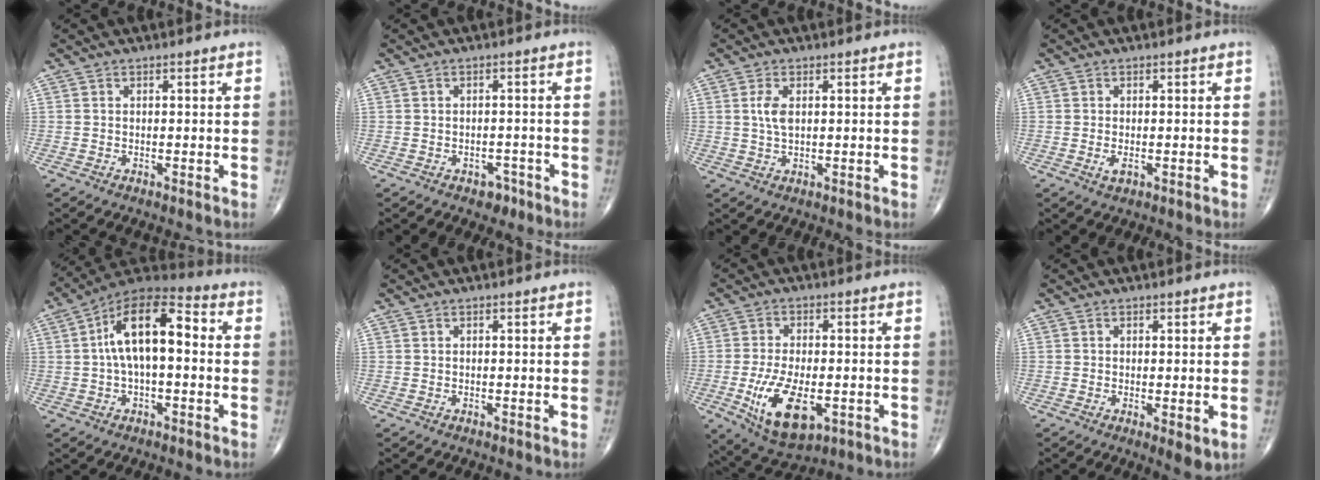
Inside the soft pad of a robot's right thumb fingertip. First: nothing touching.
{"total": 2.8, "force": [-1.7, 1.9, 1.1], "torque": [-0.002, 0.011, -0.020]}
{"total": 3.3, "force": [0.7, 1.6, 2.8], "torque": [-0.062, 0.000, 0.015]}
{"total": 1.8, "force": [-0.5, 0.9, 1.5], "torque": [-0.031, -0.004, -0.009]}
{"total": 14.5, "force": [1.1, 6.8, 12.8], "torque": [-0.213, 0.045, 0.006]}
{"total": 0.0}
{"total": 12.7, "force": [-3.6, 6.3, 10.4], "torque": [-0.185, -0.007, -0.050]}
{"total": 3.4, "force": [-0.6, 1.0, 3.1], "torque": [-0.051, -0.013, -0.010]}